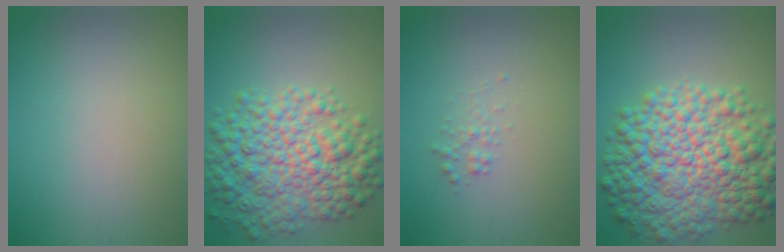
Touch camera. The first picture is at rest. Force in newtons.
{"total": 8.6, "press": 8.6, "slide": 0.1}
{"total": 1.0, "press": 1.0, "slide": 0.0}
{"total": 12.2, "press": 12.2, "slide": 0.3}